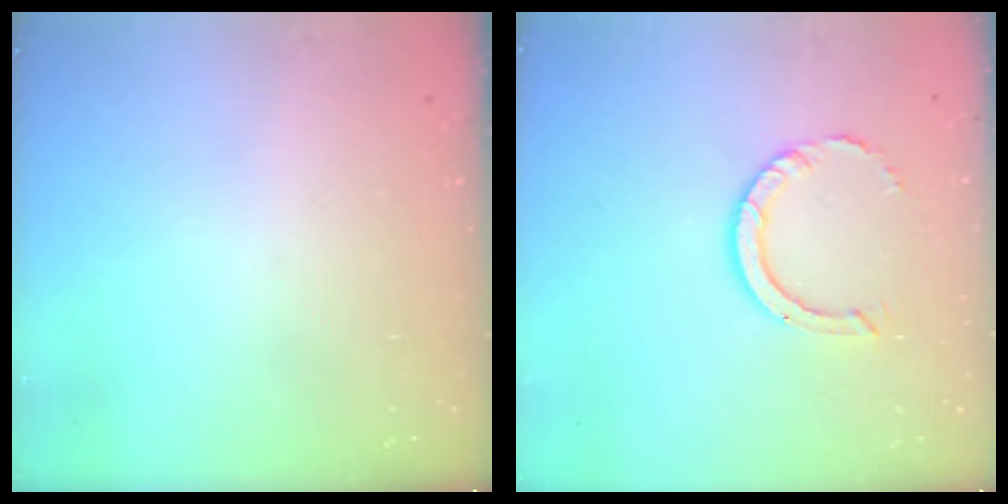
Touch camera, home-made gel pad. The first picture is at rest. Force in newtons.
{"total": 7.2, "press": 7.2, "slide": 0.5}